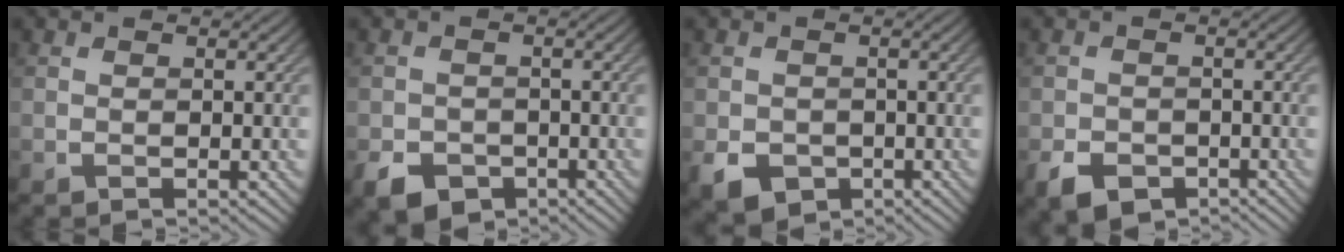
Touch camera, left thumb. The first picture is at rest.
{"total": 4.2, "force": [-2.4, 3.0, 1.7], "torque": [-0.031, -0.011, -0.048]}
{"total": 4.2, "force": [-1.7, 3.5, 1.7], "torque": [-0.040, -0.018, -0.033]}
{"total": 4.2, "force": [-2.5, 2.8, 1.9], "torque": [-0.036, -0.011, -0.049]}